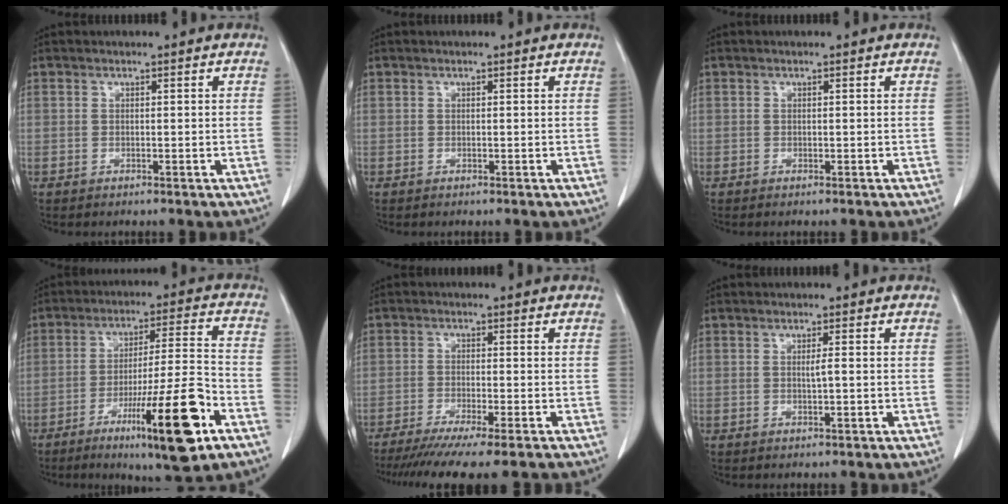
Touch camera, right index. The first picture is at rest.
{"total": 0.0}
{"total": 0.0}
{"total": 17.3, "force": [-8.6, 0.8, 15.0], "torque": [-0.226, -0.017, -0.132]}
{"total": 14.6, "force": [-12.2, 0.6, 7.9], "torque": [-0.114, -0.037, -0.182]}
{"total": 1.3, "force": [-0.2, -0.1, 1.3], "torque": [-0.023, 0.001, -0.003]}